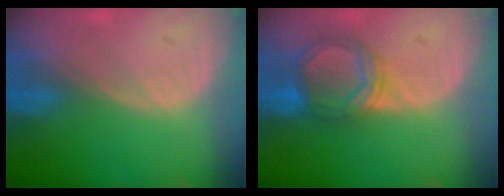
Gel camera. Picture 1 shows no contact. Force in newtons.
{"total": 5.6, "press": 5.6, "slide": 0.3}